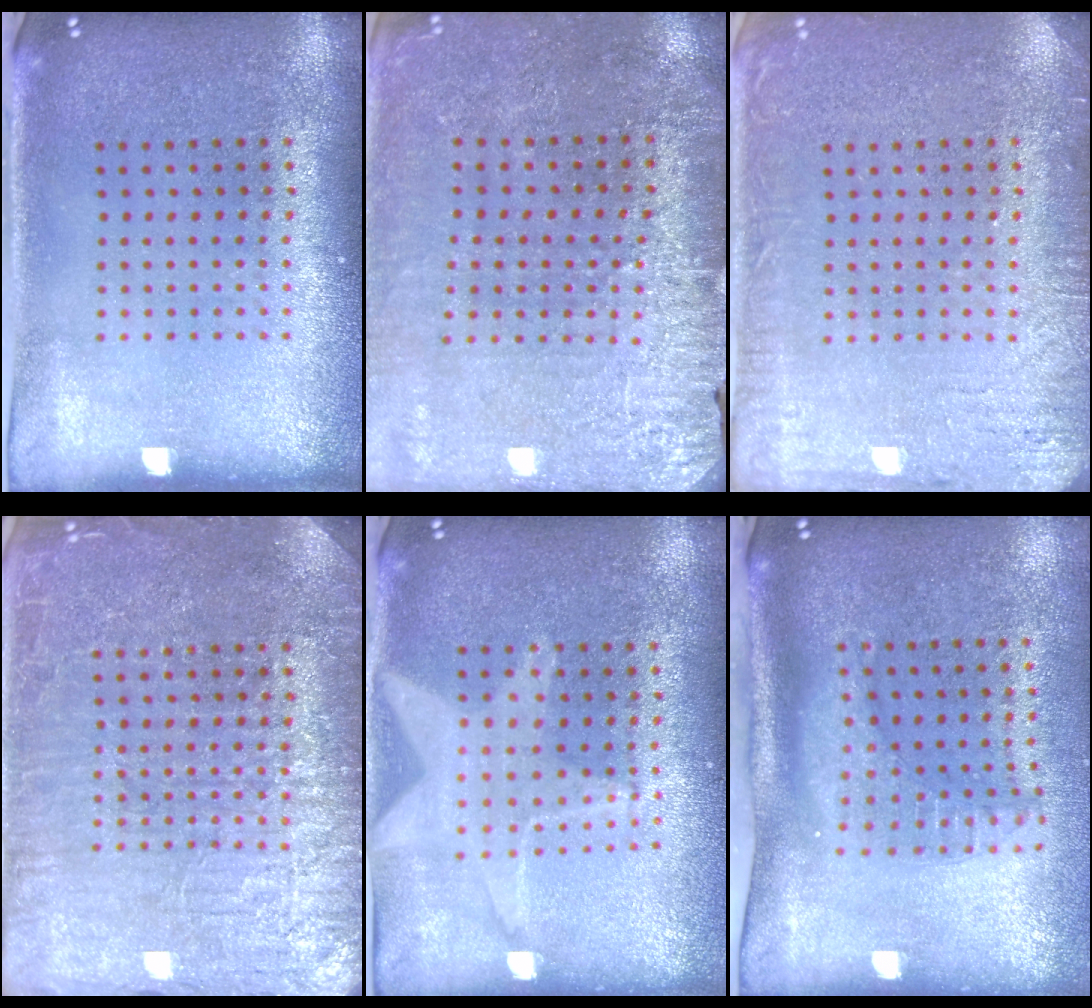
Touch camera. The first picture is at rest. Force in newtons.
{"total": 2.9, "press": 2.9, "slide": 0.3}
{"total": 3.2, "press": 3.2, "slide": 0.4}
{"total": 7.1, "press": 7.0, "slide": 1.0}
{"total": 1.7, "press": 1.5, "slide": 0.7}
{"total": 2.1, "press": 1.6, "slide": 1.5}